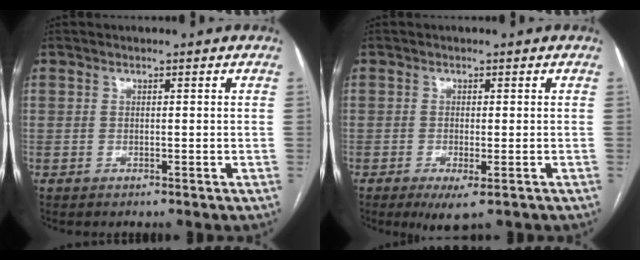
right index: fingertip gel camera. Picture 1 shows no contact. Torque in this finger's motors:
{"motor_torque": [0.36, -0.08, 0.24, 0.06]}